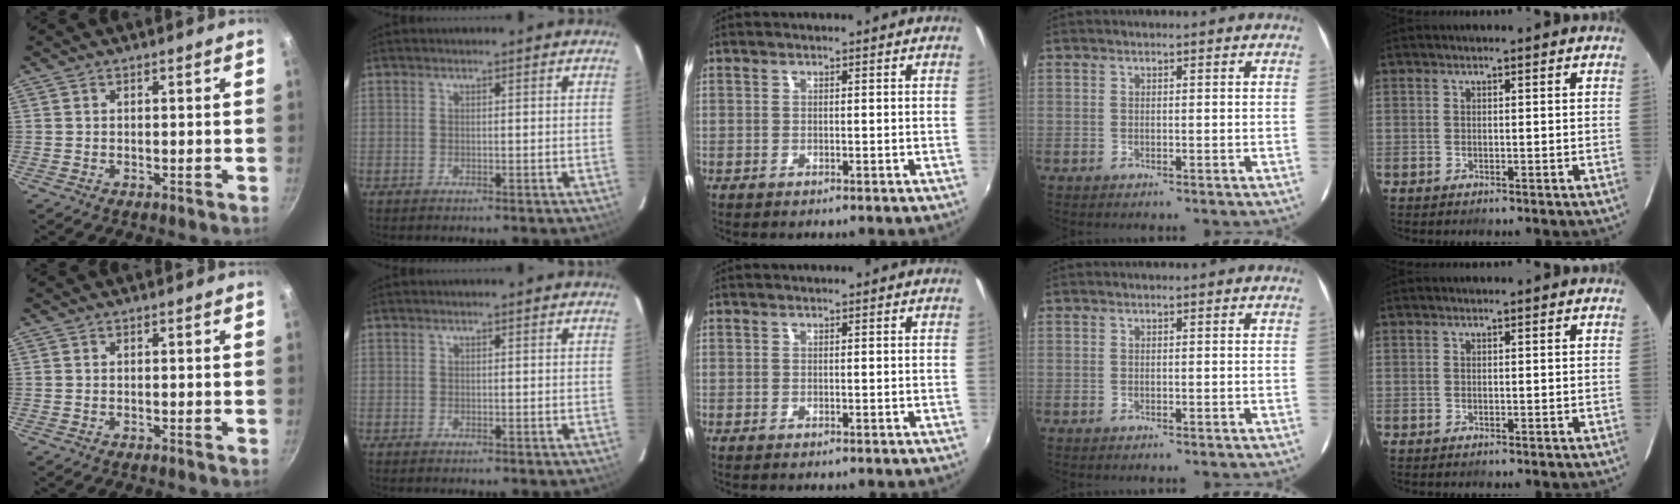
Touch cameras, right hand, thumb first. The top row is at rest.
{}